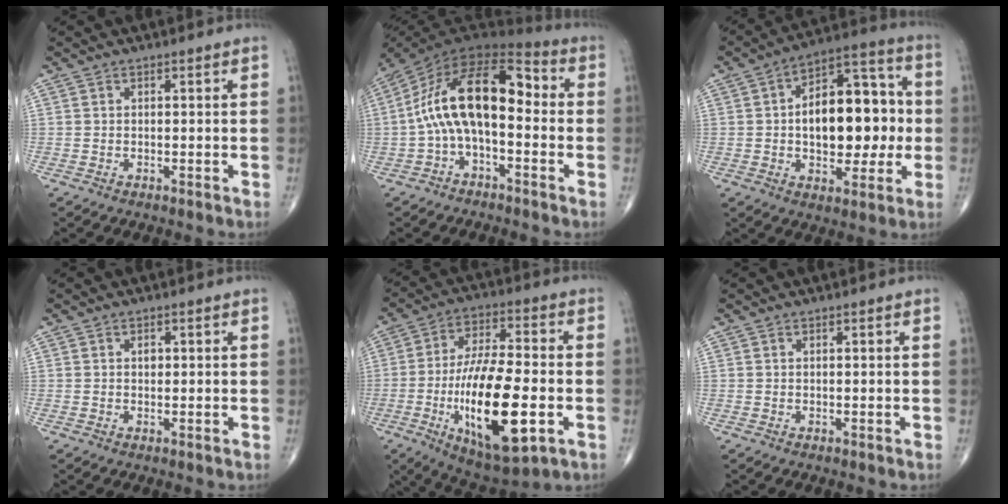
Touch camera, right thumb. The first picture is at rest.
{"total": 16.7, "force": [-0.5, 8.2, 14.5], "torque": [-0.245, 0.057, -0.022]}
{"total": 19.3, "force": [0.1, 11.0, 15.8], "torque": [-0.194, 0.032, 0.002]}
{"total": 1.1, "force": [0.3, 0.8, 0.8], "torque": [-0.008, 0.001, 0.005]}
{"total": 21.9, "force": [-5.5, 7.8, 19.7], "torque": [-0.348, 0.009, -0.076]}
{"total": 0.0}